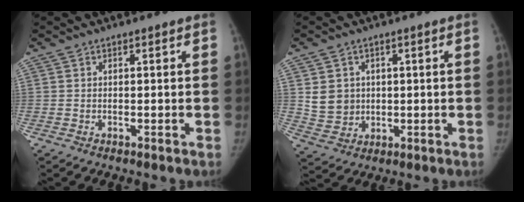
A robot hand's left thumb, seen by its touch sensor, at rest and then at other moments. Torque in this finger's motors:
{"motor_torque": [0.02, 0.02, 0.30, -0.14, 0.00]}